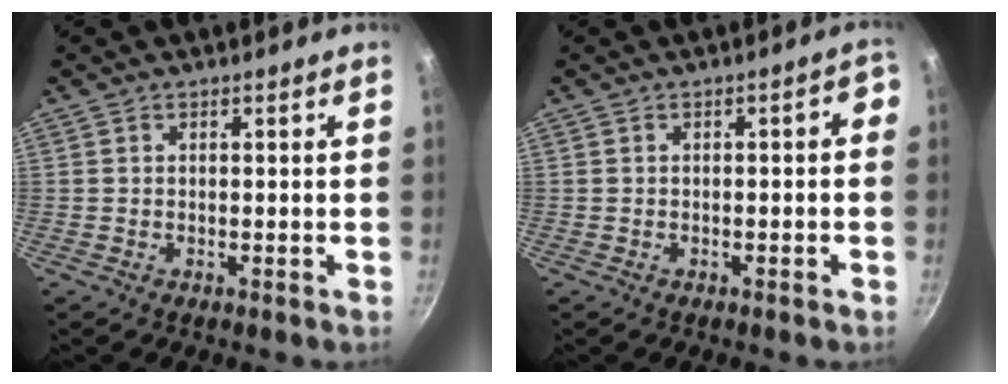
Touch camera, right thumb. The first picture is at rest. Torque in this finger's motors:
{"motor_torque": [0.51, 0.08, 0.42, 0.06, -0.01]}